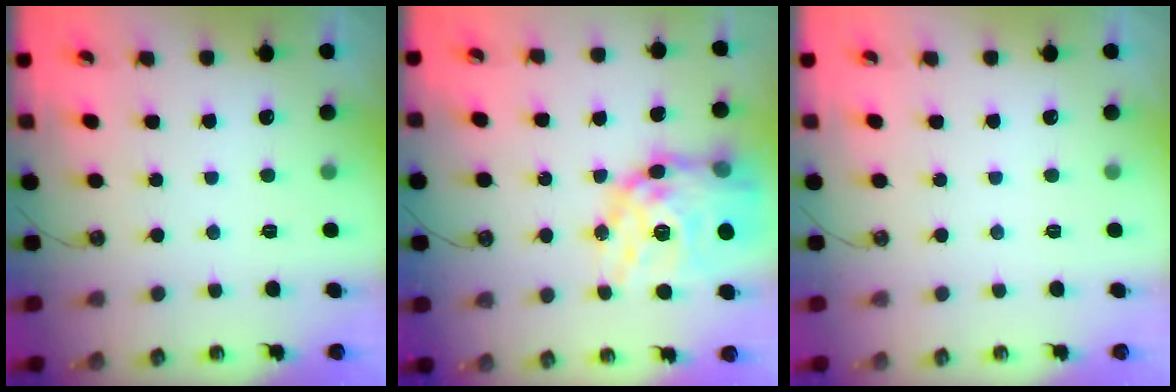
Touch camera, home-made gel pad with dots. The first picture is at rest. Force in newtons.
{"total": 21.7, "press": 21.6, "slide": 1.8}
{"total": 0.0}